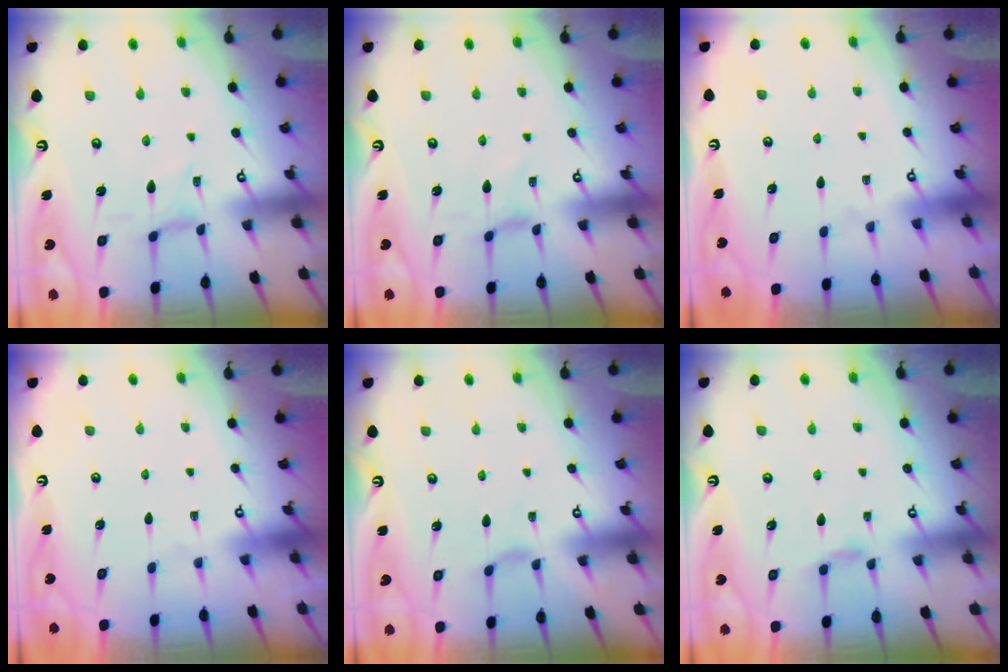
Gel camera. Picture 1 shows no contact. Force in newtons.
{"total": 0.0}
{"total": 0.0}
{"total": 0.0}
{"total": 2.2, "press": 2.2, "slide": 0.5}
{"total": 3.6, "press": 3.6, "slide": 0.6}